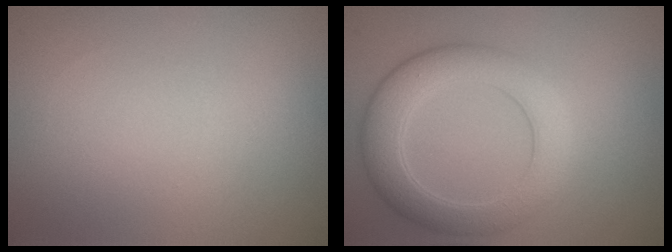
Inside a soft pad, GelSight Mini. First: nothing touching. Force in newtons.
{"total": 5.2, "press": 5.2, "slide": 0.1}